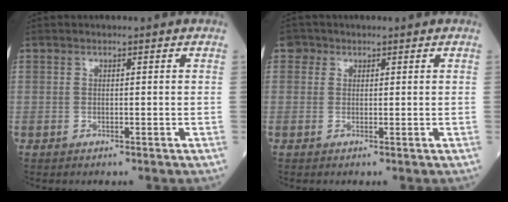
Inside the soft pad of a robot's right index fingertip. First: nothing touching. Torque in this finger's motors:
{"motor_torque": [0.03, 0.08, -0.01, -0.02]}